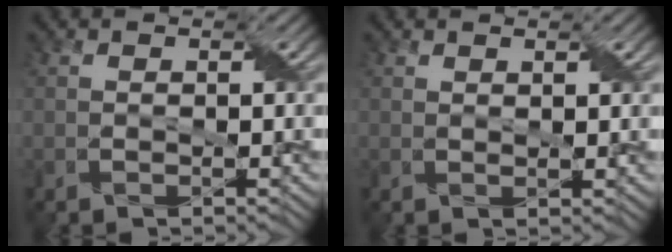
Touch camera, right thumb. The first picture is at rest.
{"total": 1.2, "force": [0.9, -0.5, 0.5], "torque": [-0.009, -0.002, 0.025]}